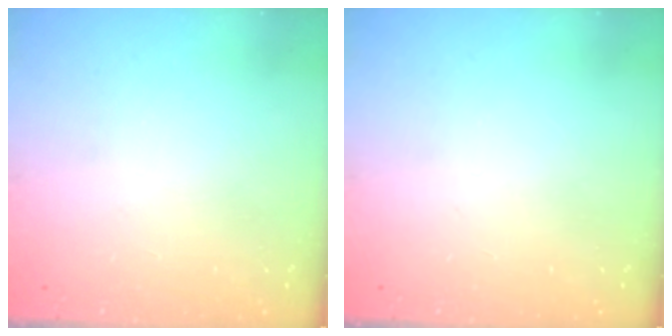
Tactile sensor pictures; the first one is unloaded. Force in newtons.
{"total": 0.0}